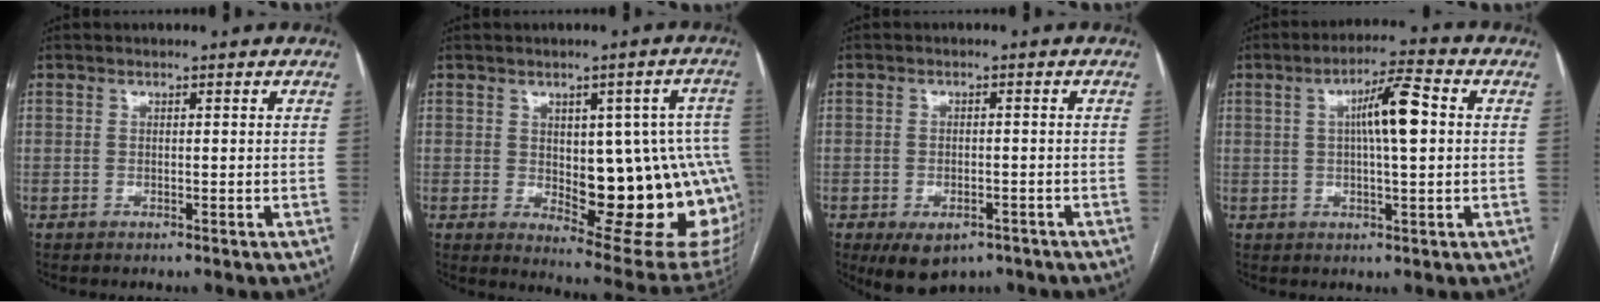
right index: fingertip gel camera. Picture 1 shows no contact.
{"total": 19.6, "force": [-1.6, 6.9, 18.3], "torque": [-0.152, 0.018, 0.010]}
{"total": 6.6, "force": [-4.3, 3.5, 3.7], "torque": [-0.059, -0.004, -0.057]}
{"total": 7.9, "force": [1.2, 0.9, 7.7], "torque": [-0.133, 0.016, 0.017]}